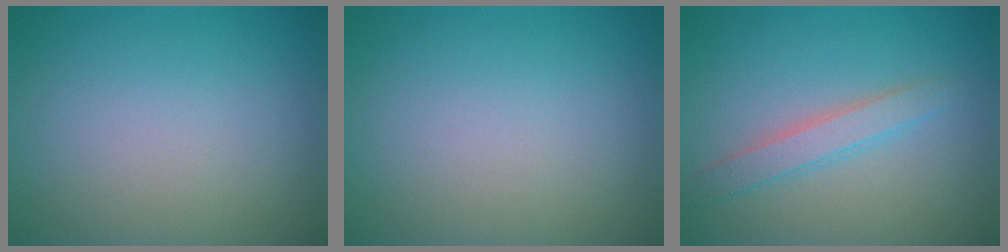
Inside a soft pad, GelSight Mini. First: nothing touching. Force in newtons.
{"total": 0.0}
{"total": 2.3, "press": 2.3, "slide": 0.1}